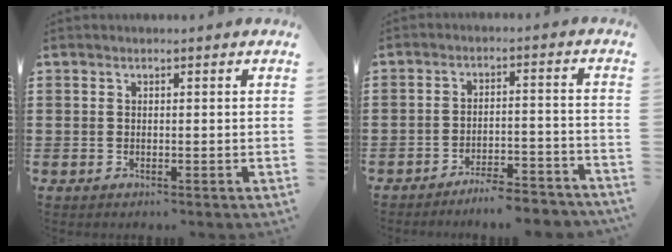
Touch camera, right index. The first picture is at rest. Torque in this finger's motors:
{"motor_torque": [1.10, 1.04, 0.31, 0.04]}